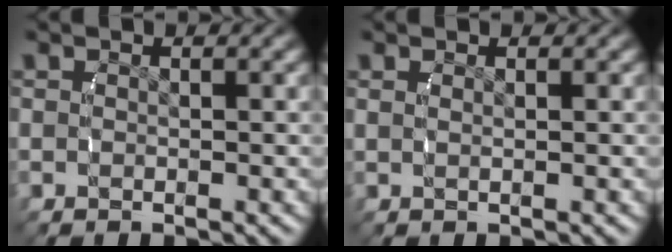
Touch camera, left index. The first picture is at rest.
{"total": 0.6, "force": [0.3, -0.3, 0.4], "torque": [-0.009, -0.001, 0.008]}